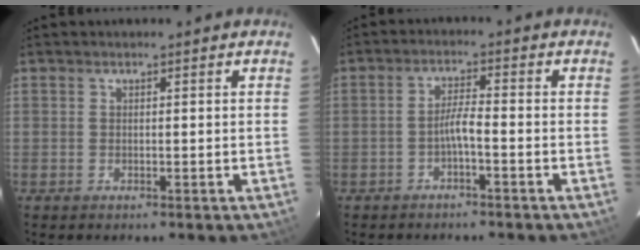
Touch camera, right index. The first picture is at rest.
{"total": 3.1, "force": [-1.8, 0.1, 2.6], "torque": [-0.053, 0.011, -0.031]}